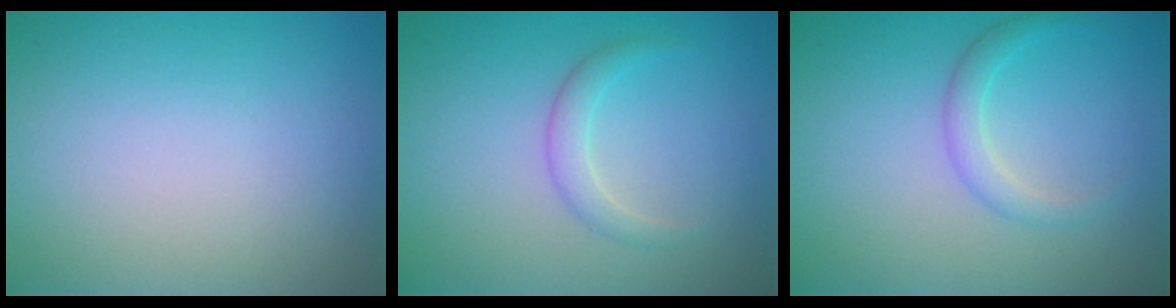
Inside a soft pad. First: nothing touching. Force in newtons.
{"total": 1.7, "press": 1.7, "slide": 0.1}
{"total": 1.7, "press": 1.7, "slide": 0.1}